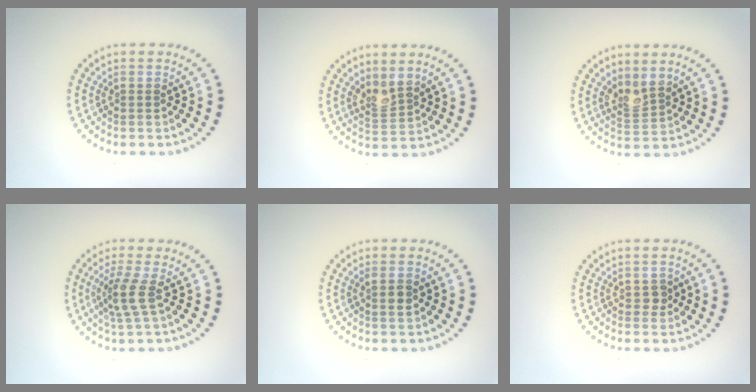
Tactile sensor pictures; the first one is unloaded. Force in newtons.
{"total": 2.2, "press": 1.7, "slide": 1.4}
{"total": 2.1, "press": 1.6, "slide": 1.4}
{"total": 2.5, "press": 1.9, "slide": 1.7}
{"total": 1.1, "press": 1.0, "slide": 0.5}
{"total": 0.9, "press": 0.9, "slide": 0.2}